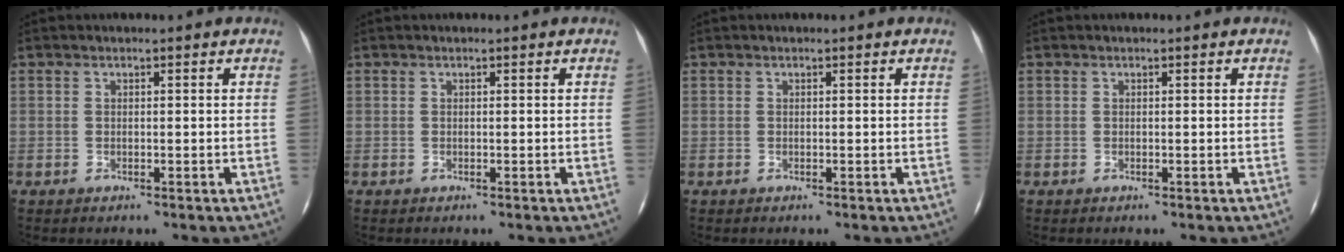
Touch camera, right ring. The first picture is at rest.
{"total": 0.0}
{"total": 0.0}
{"total": 0.0}